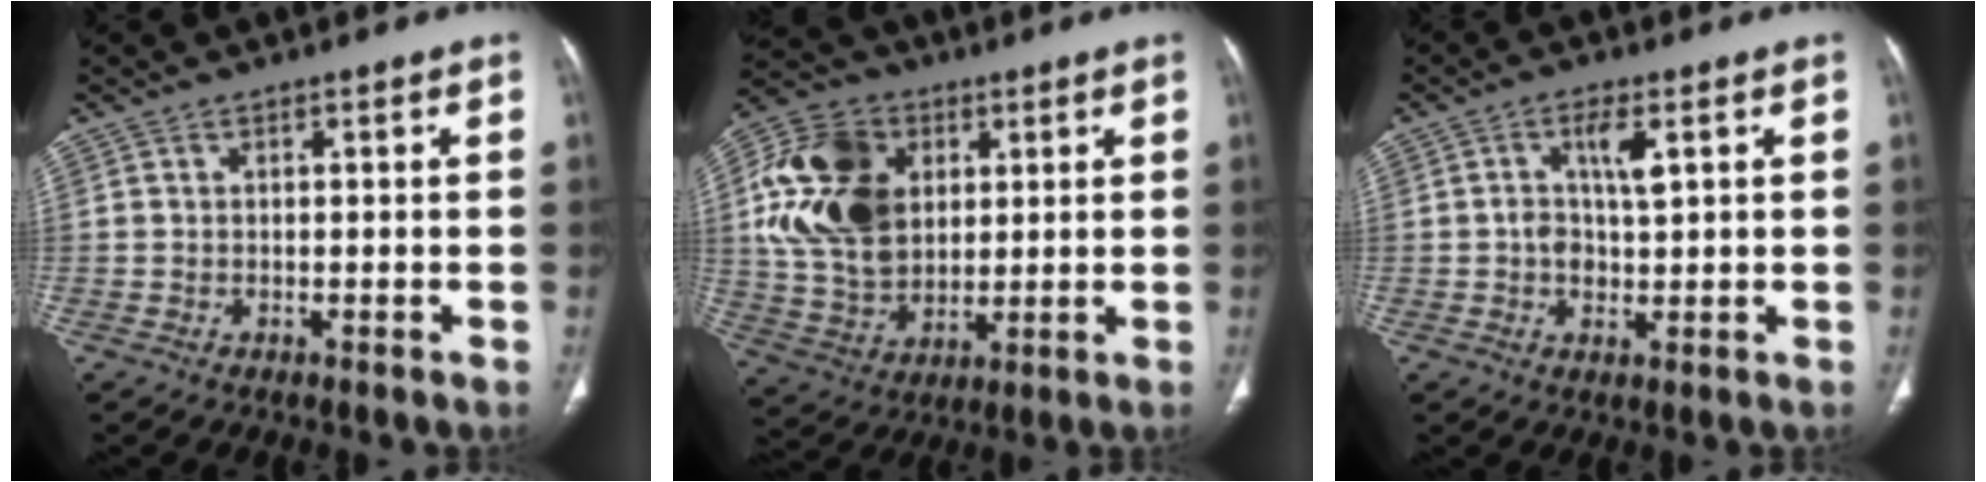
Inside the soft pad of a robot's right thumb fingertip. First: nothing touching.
{"total": 19.2, "force": [4.5, 14.0, 12.3], "torque": [-0.223, -0.001, 0.088]}
{"total": 5.6, "force": [1.3, 2.7, 4.7], "torque": [-0.084, 0.004, 0.027]}